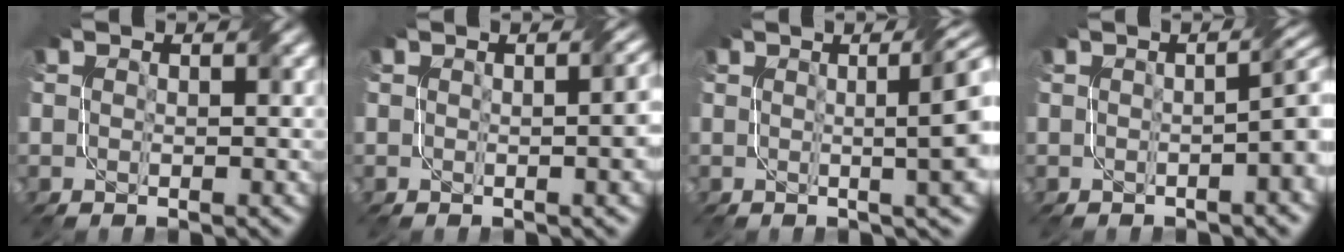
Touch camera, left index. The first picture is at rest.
{"total": 3.9, "force": [0.0, 1.4, 3.6], "torque": [-0.023, 0.012, 0.001]}
{"total": 8.5, "force": [1.3, 2.8, 7.9], "torque": [-0.049, 0.027, 0.002]}
{"total": 4.7, "force": [-0.4, 1.5, 4.4], "torque": [-0.029, 0.014, -0.004]}